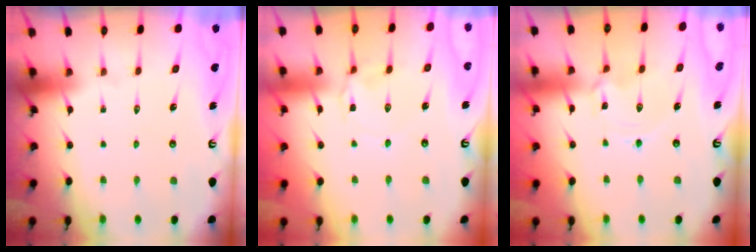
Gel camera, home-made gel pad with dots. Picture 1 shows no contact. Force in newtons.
{"total": 2.7, "press": 2.6, "slide": 0.4}
{"total": 1.7, "press": 1.7, "slide": 0.2}